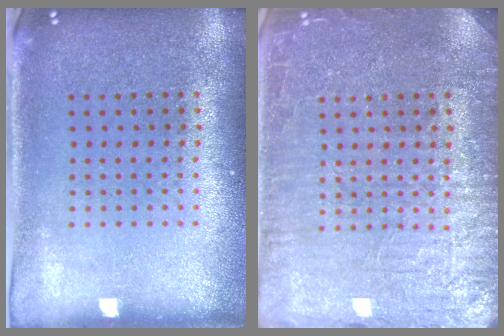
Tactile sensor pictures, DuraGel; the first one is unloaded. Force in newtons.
{"total": 6.3, "press": 6.2, "slide": 1.0}